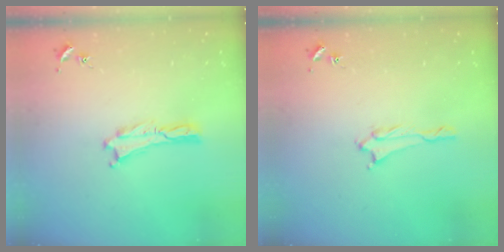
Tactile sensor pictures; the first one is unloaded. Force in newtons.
{"total": 1.3, "press": 1.3, "slide": 0.1}